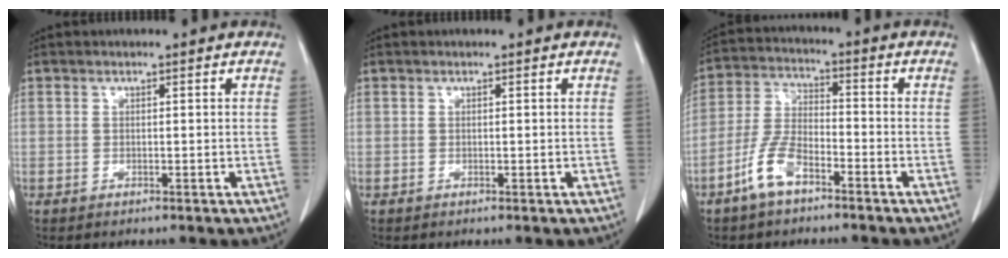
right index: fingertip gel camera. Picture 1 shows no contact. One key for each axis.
{"total": 0.0}
{"total": 7.5, "fx": -4.7, "fy": 2.9, "fz": 5.1, "tx": -0.120, "ty": 0.005, "tz": -0.095}